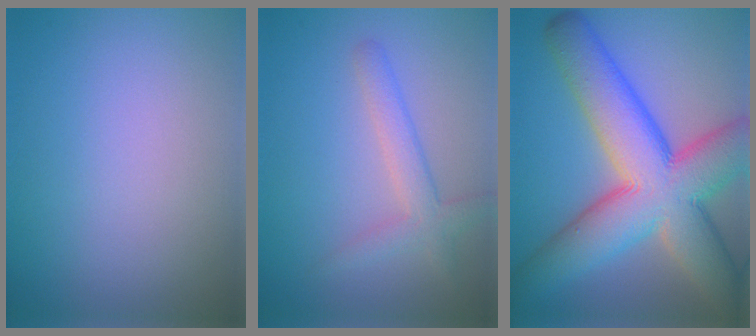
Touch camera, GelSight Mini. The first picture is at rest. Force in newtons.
{"total": 2.7, "press": 2.7, "slide": 0.1}
{"total": 13.8, "press": 13.8, "slide": 0.8}